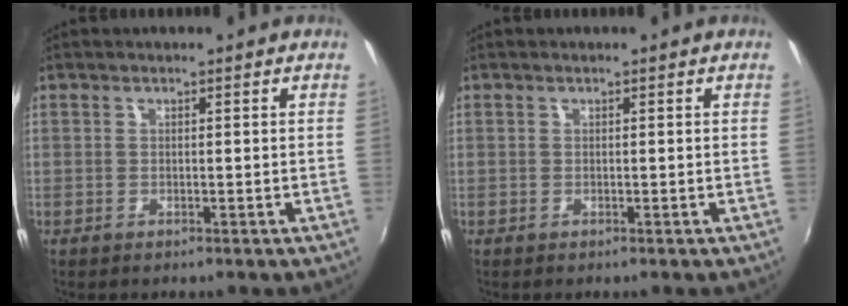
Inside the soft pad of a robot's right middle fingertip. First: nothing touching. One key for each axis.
{"total": 0.0}